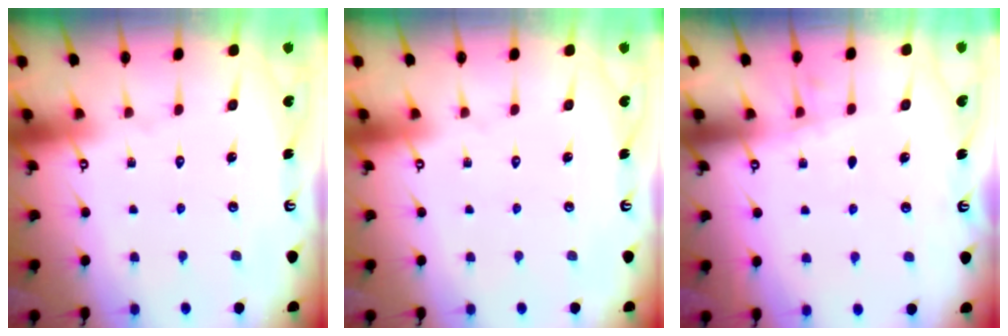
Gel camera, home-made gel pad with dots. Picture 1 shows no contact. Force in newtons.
{"total": 0.0}
{"total": 1.8, "press": 1.7, "slide": 0.3}